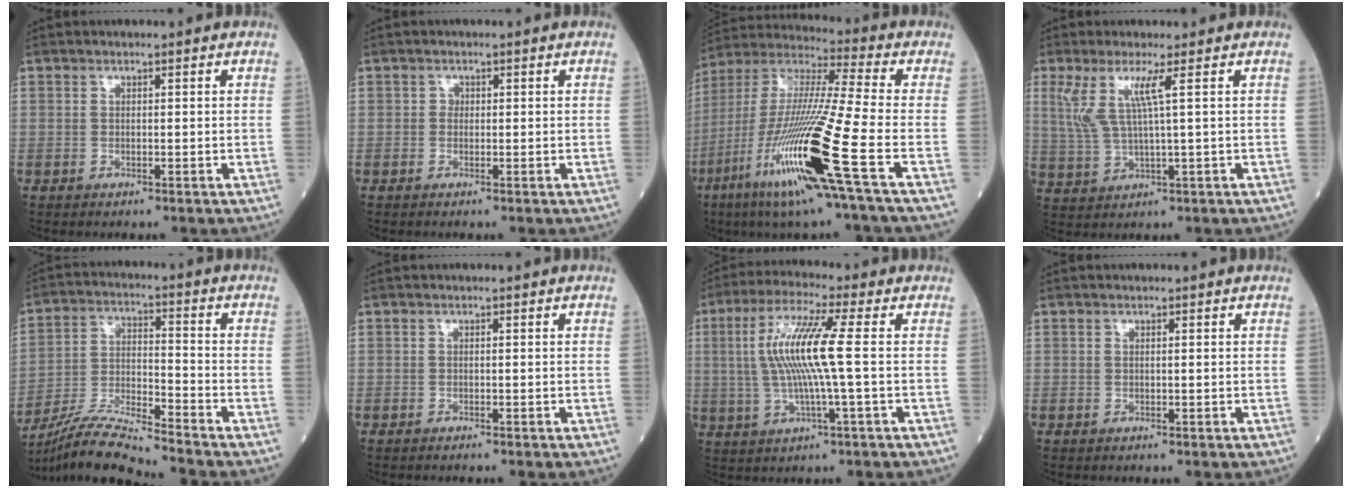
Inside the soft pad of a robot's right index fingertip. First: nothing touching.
{"total": 0.6, "force": [0.1, 0.6, 0.2], "torque": [0.000, 0.002, 0.000]}
{"total": 21.3, "force": [-8.4, -0.6, 19.6], "torque": [-0.424, -0.044, -0.169]}
{"total": 5.8, "force": [2.3, -0.5, 5.3], "torque": [-0.122, 0.003, 0.055]}
{"total": 11.5, "force": [-10.7, -1.3, 4.1], "torque": [-0.080, -0.008, -0.200]}
{"total": 0.7, "force": [-0.6, 0.0, 0.3], "torque": [-0.004, 0.000, -0.010]}
{"total": 10.6, "force": [0.8, -0.1, 10.6], "torque": [-0.222, 0.011, 0.011]}
{"total": 0.0}